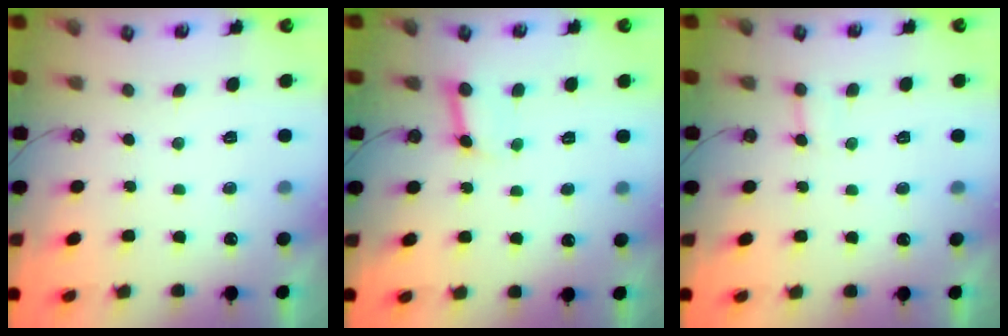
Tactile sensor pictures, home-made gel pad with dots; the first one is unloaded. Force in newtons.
{"total": 4.6, "press": 4.6, "slide": 0.6}
{"total": 6.1, "press": 6.1, "slide": 0.4}